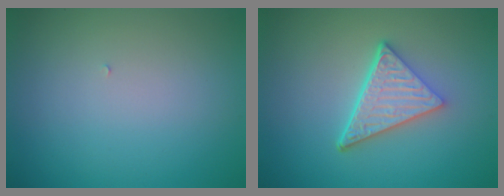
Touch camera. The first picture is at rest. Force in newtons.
{"total": 5.2, "press": 3.7, "slide": 3.7}